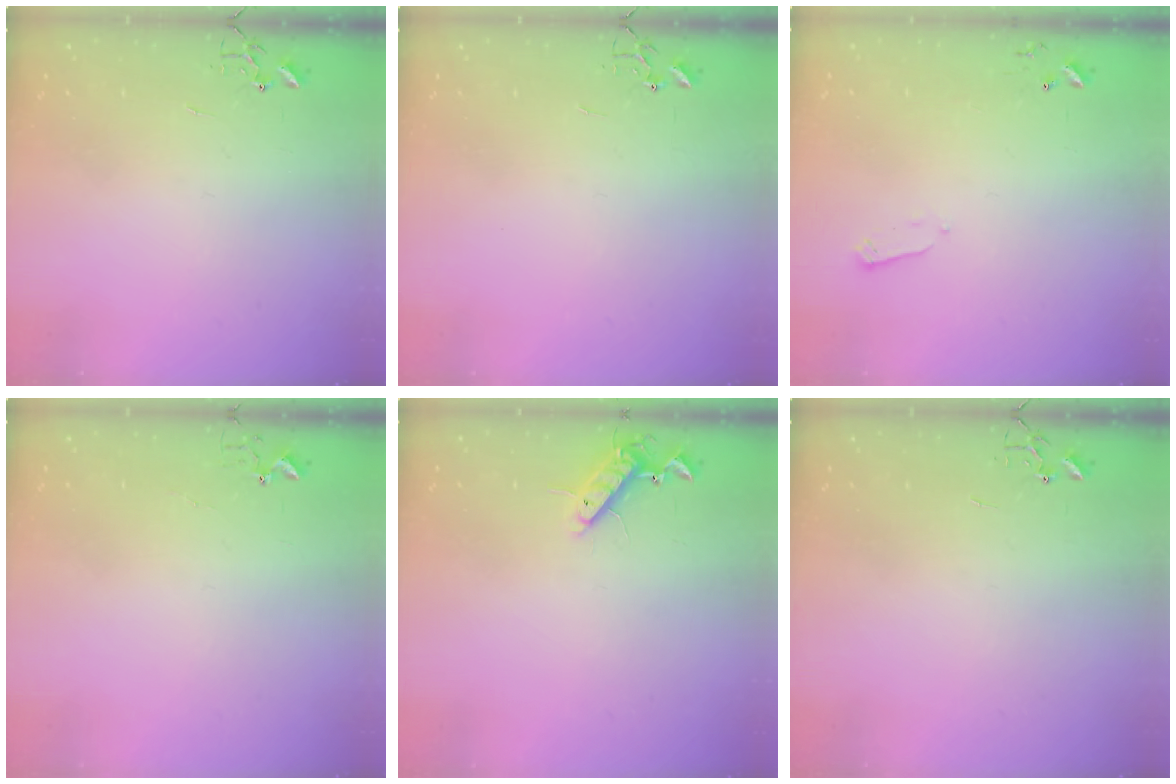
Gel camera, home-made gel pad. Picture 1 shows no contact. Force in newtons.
{"total": 0.0}
{"total": 2.4, "press": 2.4, "slide": 0.4}
{"total": 3.4, "press": 3.4, "slide": 0.5}
{"total": 10.0, "press": 9.8, "slide": 1.5}
{"total": 0.0}